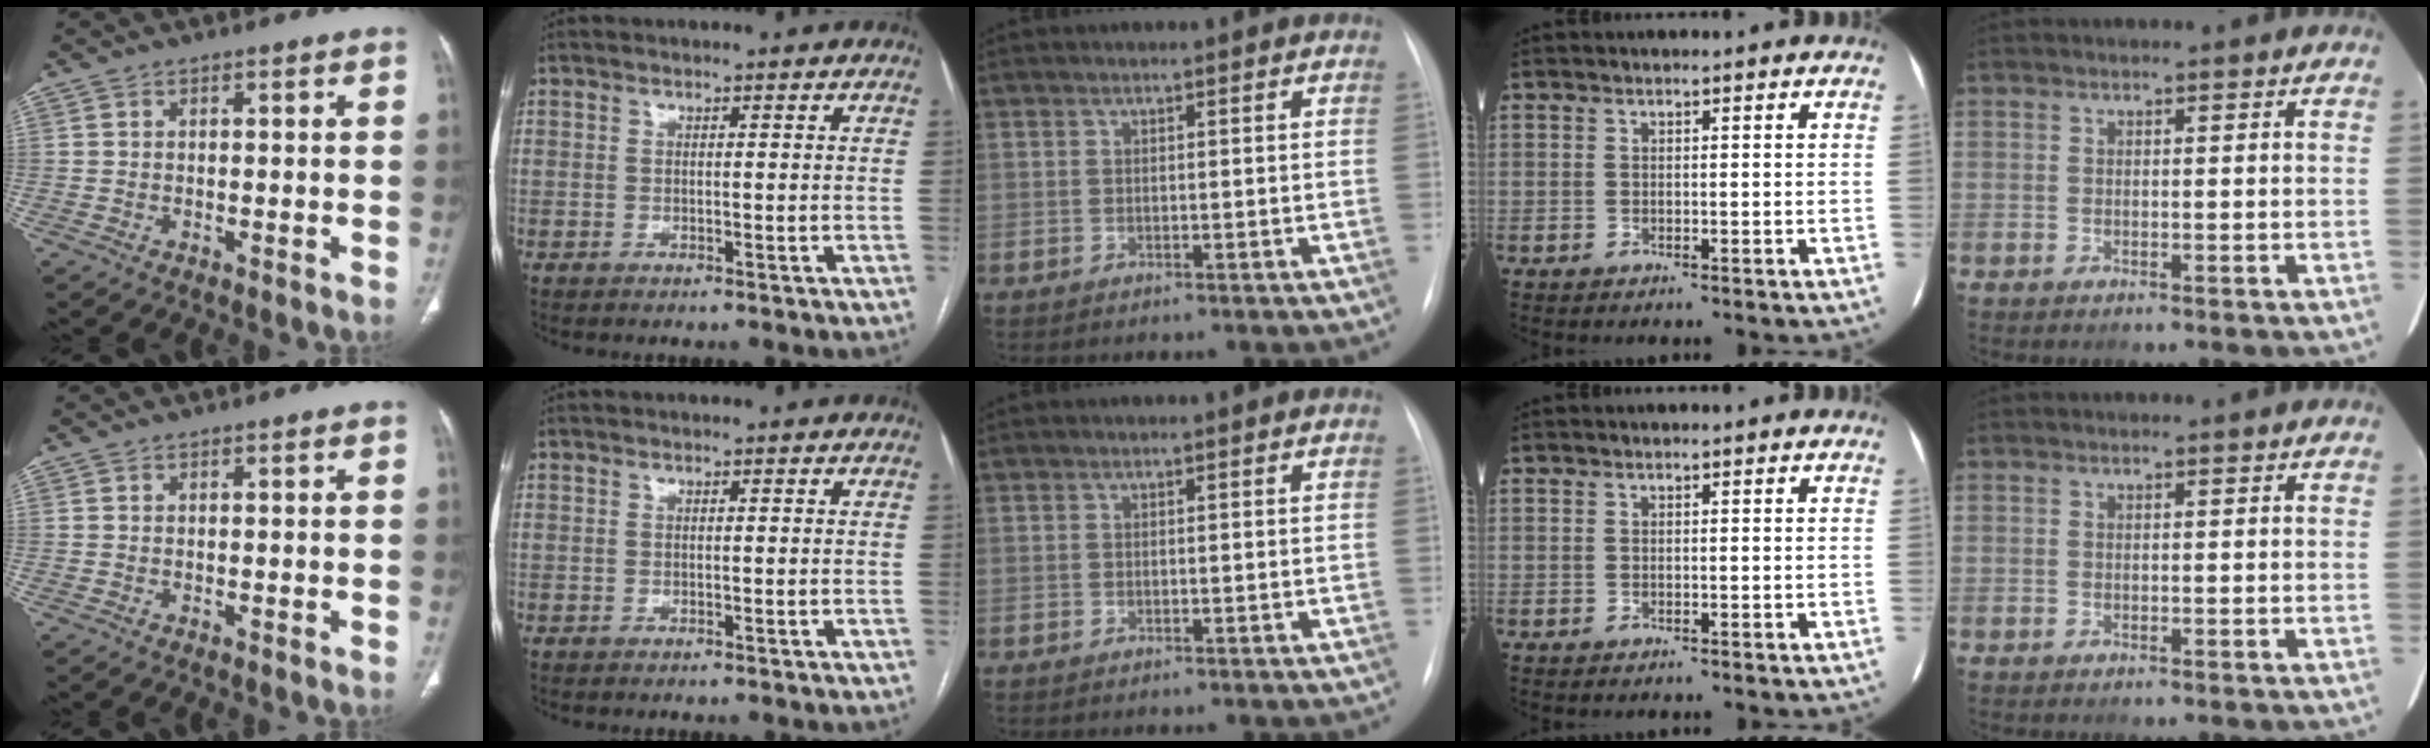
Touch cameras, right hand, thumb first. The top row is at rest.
{}